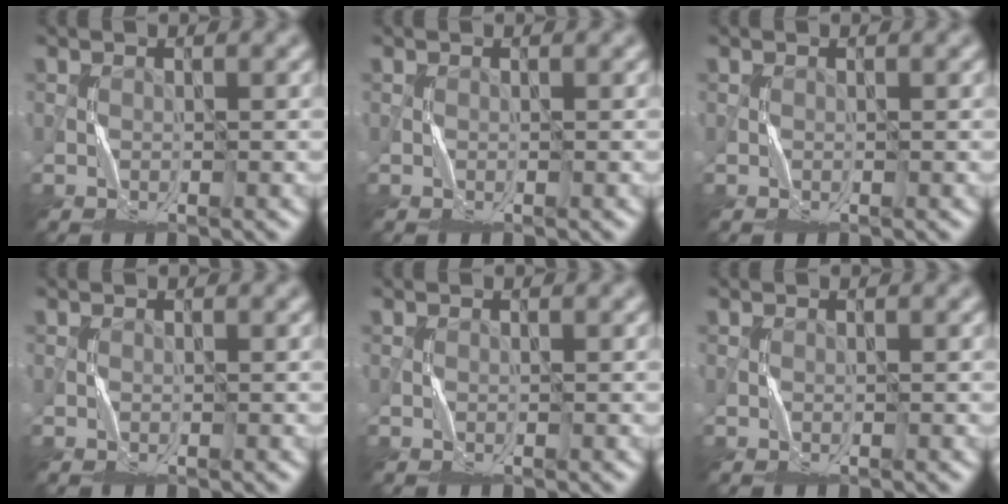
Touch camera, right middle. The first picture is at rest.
{"total": 0.0}
{"total": 0.0}
{"total": 0.0}
{"total": 0.0}
{"total": 0.0}